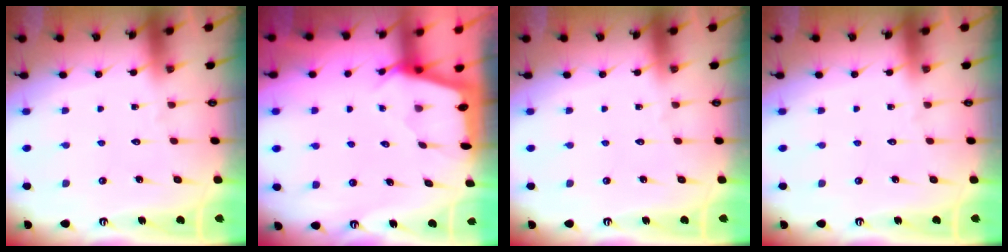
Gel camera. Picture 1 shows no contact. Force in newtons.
{"total": 2.3, "press": 2.3, "slide": 0.3}
{"total": 0.0}
{"total": 0.0}